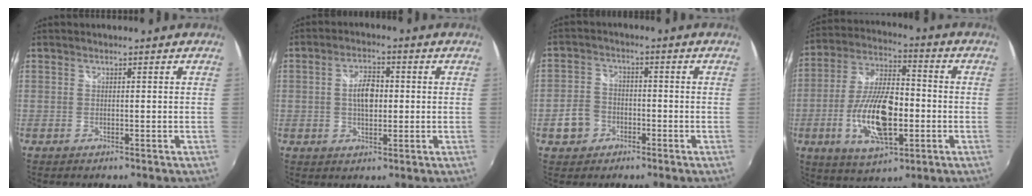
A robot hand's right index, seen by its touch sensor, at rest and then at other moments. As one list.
[{"total": 5.8, "force": [0.2, 3.1, 4.8], "torque": [-0.087, 0.008, 0.004]}, {"total": 5.7, "force": [-2.5, 4.7, 2.0], "torque": [-0.053, 0.017, -0.038]}, {"total": 16.4, "force": [-4.0, 6.8, 14.4], "torque": [-0.290, -0.004, -0.071]}]